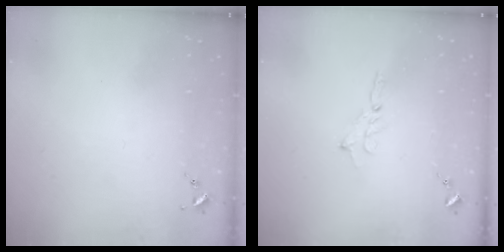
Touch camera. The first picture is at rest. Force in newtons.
{"total": 2.3, "press": 2.3, "slide": 0.2}